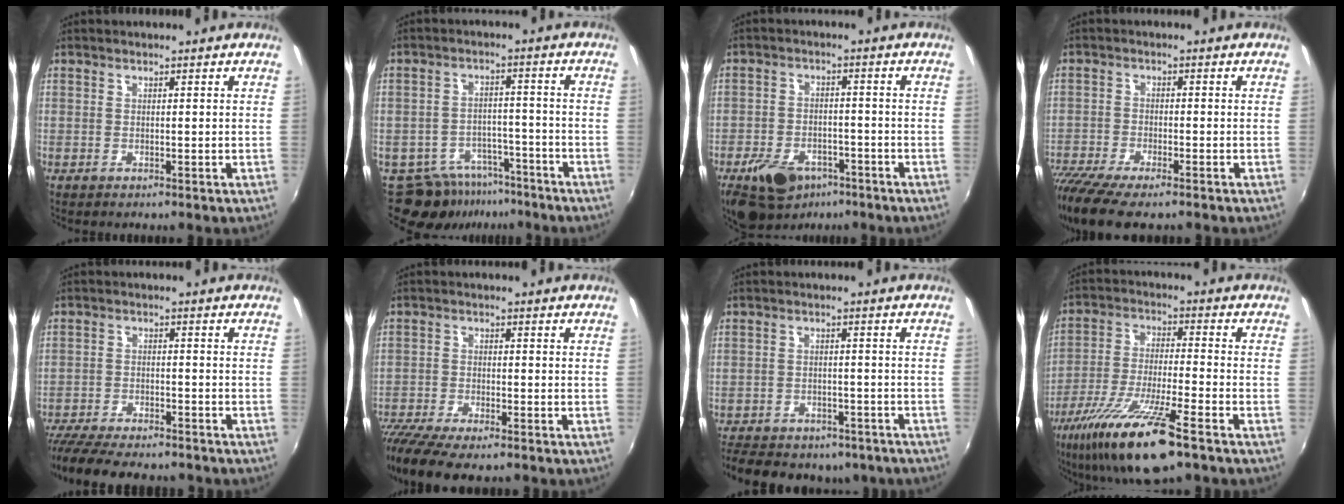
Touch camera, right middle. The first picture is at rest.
{"total": 9.7, "force": [-7.3, 5.7, 2.8], "torque": [-0.064, 0.013, -0.093]}
{"total": 12.1, "force": [-7.8, 7.0, 6.1], "torque": [-0.144, -0.004, -0.121]}
{"total": 11.6, "force": [-9.2, 2.5, 6.6], "torque": [-0.163, -0.051, -0.167]}
{"total": 16.2, "force": [-13.9, 3.7, 7.4], "torque": [-0.159, -0.036, -0.219]}
{"total": 10.1, "force": [-8.4, 1.9, 5.3], "torque": [-0.134, -0.045, -0.151]}
{"total": 16.6, "force": [-13.3, 7.5, 6.5], "torque": [-0.155, -0.002, -0.170]}
{"total": 16.1, "force": [-10.7, 1.8, 11.9], "torque": [-0.240, -0.038, -0.195]}